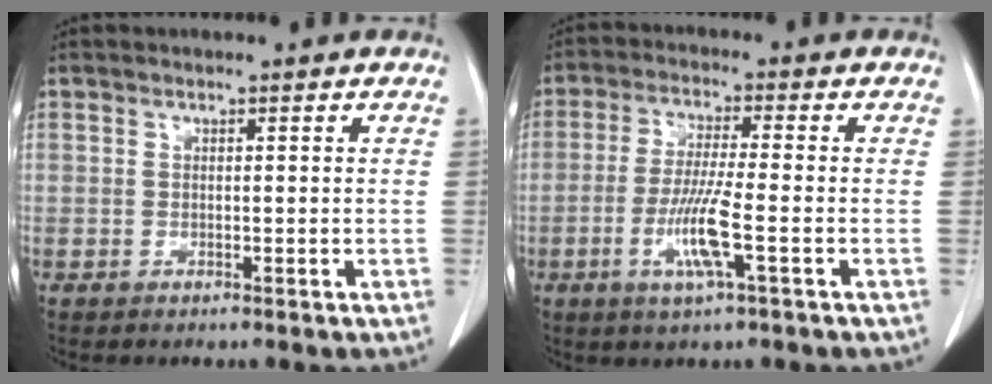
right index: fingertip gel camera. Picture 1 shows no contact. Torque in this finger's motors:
{"motor_torque": [1.32, -0.53, 0.27, 0.09]}